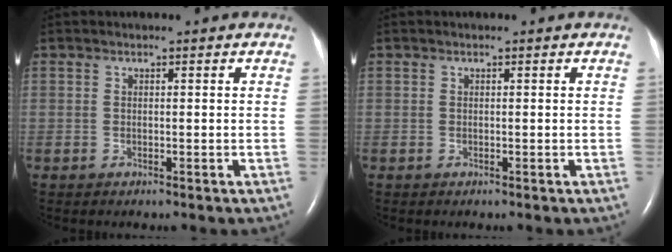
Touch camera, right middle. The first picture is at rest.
{"total": 0.0}